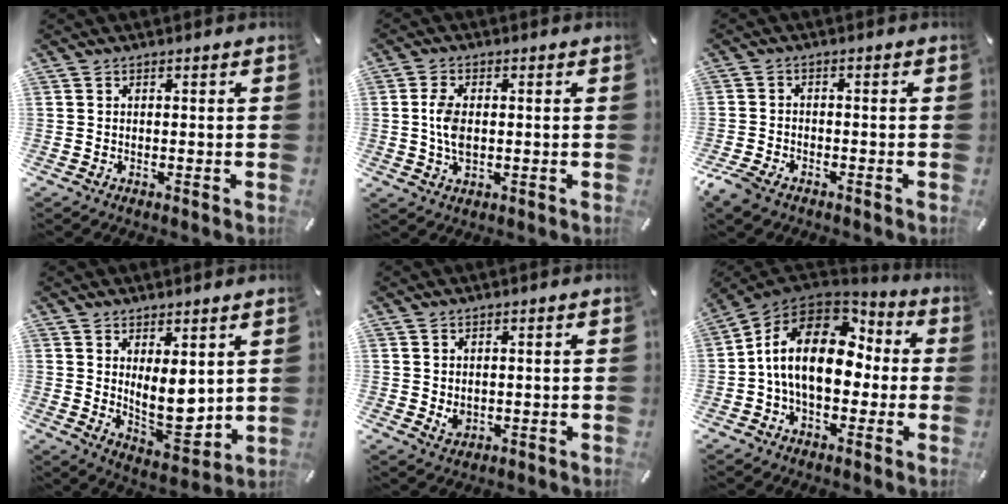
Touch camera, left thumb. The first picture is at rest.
{"total": 5.4, "force": [0.1, 3.2, 4.3], "torque": [-0.105, 0.000, -0.004]}
{"total": 4.5, "force": [-3.3, 2.4, 1.9], "torque": [-0.054, 0.010, -0.067]}
{"total": 9.8, "force": [3.0, 5.4, 7.7], "torque": [-0.113, -0.042, 0.058]}
{"total": 2.6, "force": [0.4, 2.2, 1.2], "torque": [-0.006, -0.003, 0.005]}
{"total": 17.3, "force": [0.8, 11.3, 13.1], "torque": [-0.251, 0.014, 0.013]}